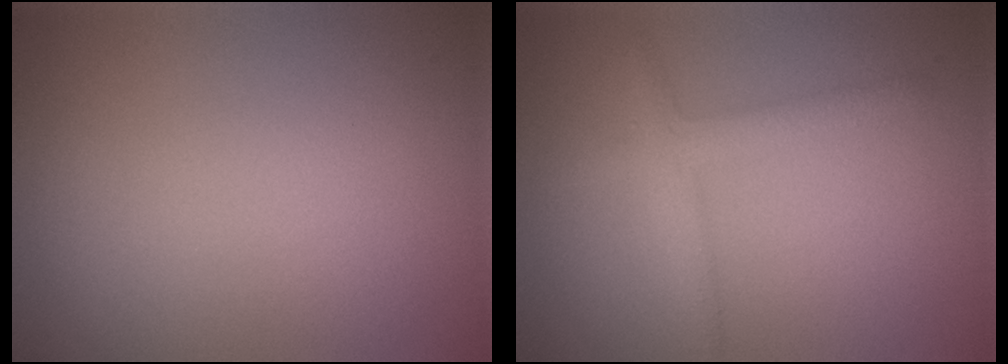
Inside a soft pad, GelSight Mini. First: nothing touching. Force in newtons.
{"total": 2.1, "press": 2.1, "slide": 0.1}